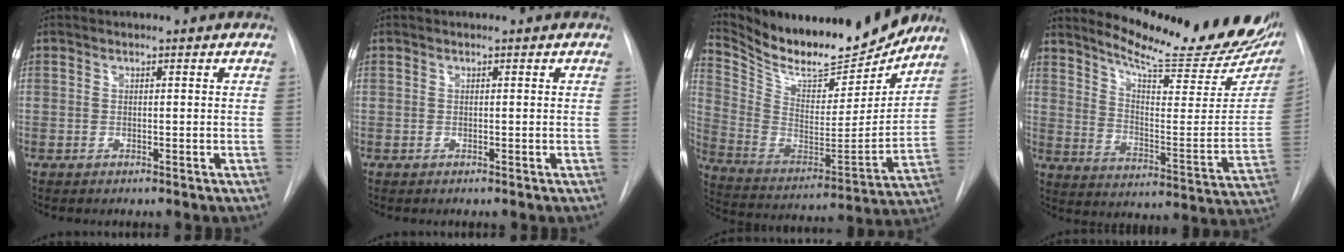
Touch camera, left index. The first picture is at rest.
{"total": 0.0}
{"total": 21.2, "force": [19.2, 4.5, 7.9], "torque": [-0.152, -0.037, 0.309]}
{"total": 22.3, "force": [19.5, 3.0, 10.5], "torque": [-0.153, -0.089, 0.254]}